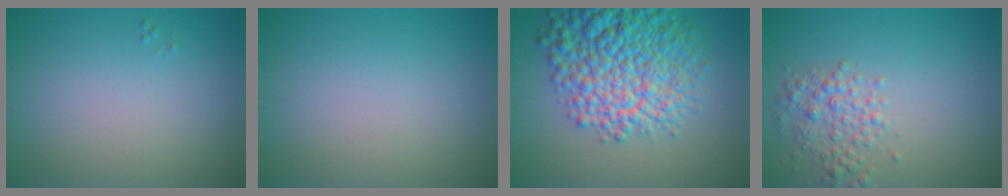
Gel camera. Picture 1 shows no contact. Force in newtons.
{"total": 0.0}
{"total": 10.6, "press": 10.6, "slide": 0.5}
{"total": 2.5, "press": 2.5, "slide": 0.1}